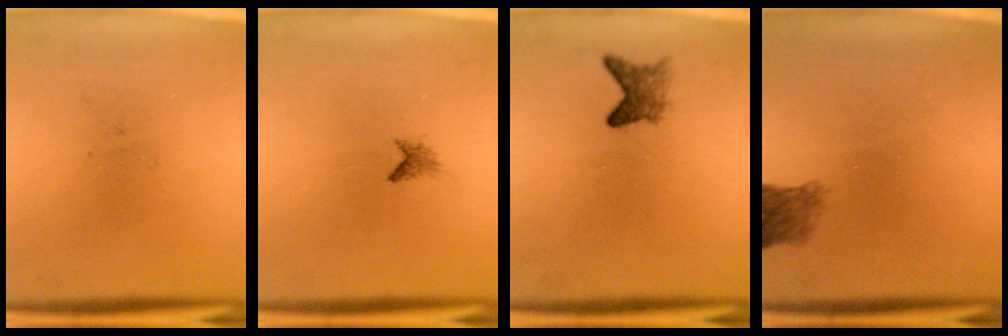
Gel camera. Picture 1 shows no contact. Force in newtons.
{"total": 0.9}
{"total": 2.5}
{"total": 2.9}